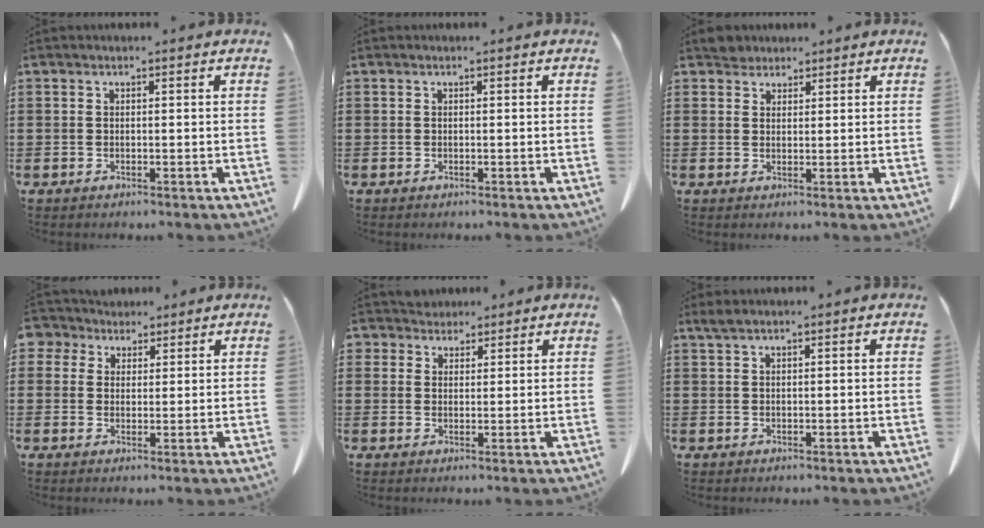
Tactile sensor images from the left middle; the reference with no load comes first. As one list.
[{"total": 0.0}, {"total": 2.5, "force": [2.3, 1.0, 0.2], "torque": [-0.004, 0.003, 0.045]}, {"total": 3.6, "force": [2.5, 2.6, 0.4], "torque": [-0.018, 0.006, 0.043]}, {"total": 3.2, "force": [2.7, 1.6, 0.2], "torque": [-0.016, 0.004, 0.052]}, {"total": 1.2, "force": [0.8, 0.1, 0.8], "torque": [-0.018, 0.001, 0.015]}]